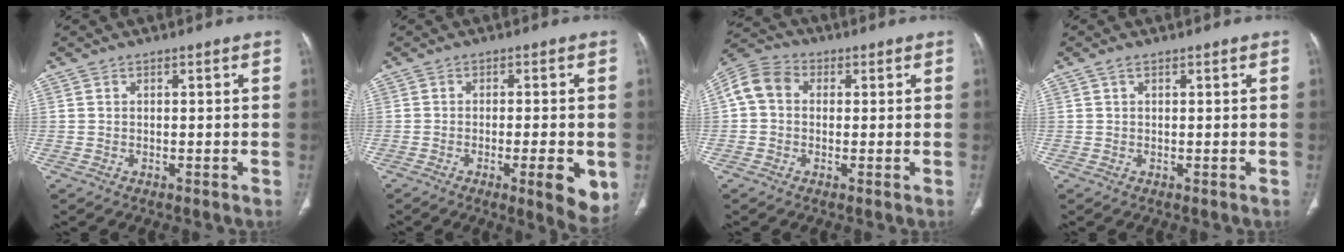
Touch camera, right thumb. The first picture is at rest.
{"total": 8.1, "force": [-2.4, 1.7, 7.5], "torque": [-0.096, -0.014, -0.032]}
{"total": 7.7, "force": [0.8, 6.1, 4.5], "torque": [-0.085, 0.027, 0.005]}
{"total": 1.0, "force": [0.5, 0.5, 0.7], "torque": [-0.016, 0.007, 0.009]}